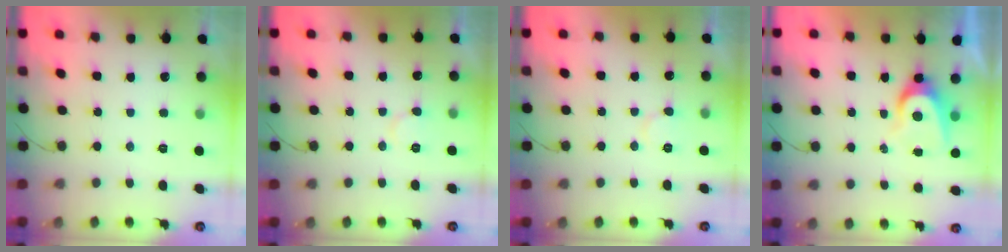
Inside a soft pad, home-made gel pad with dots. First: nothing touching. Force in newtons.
{"total": 5.7, "press": 5.7, "slide": 0.4}
{"total": 5.7, "press": 5.7, "slide": 0.4}
{"total": 6.8, "press": 6.8, "slide": 0.4}